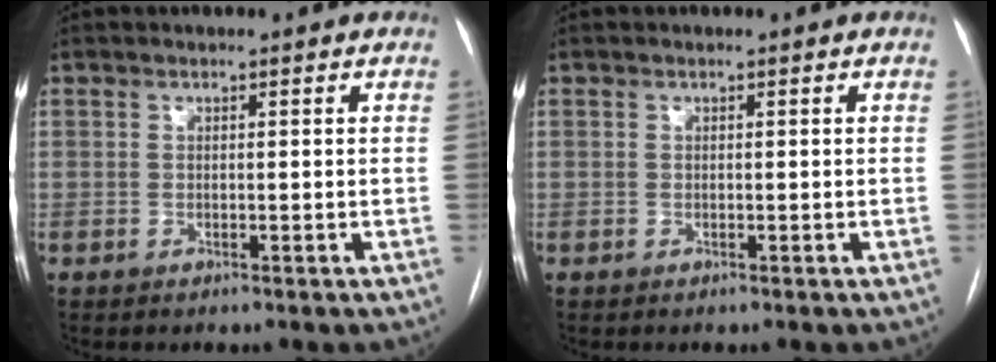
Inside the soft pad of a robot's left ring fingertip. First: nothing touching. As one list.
[{"total": 0.0}]